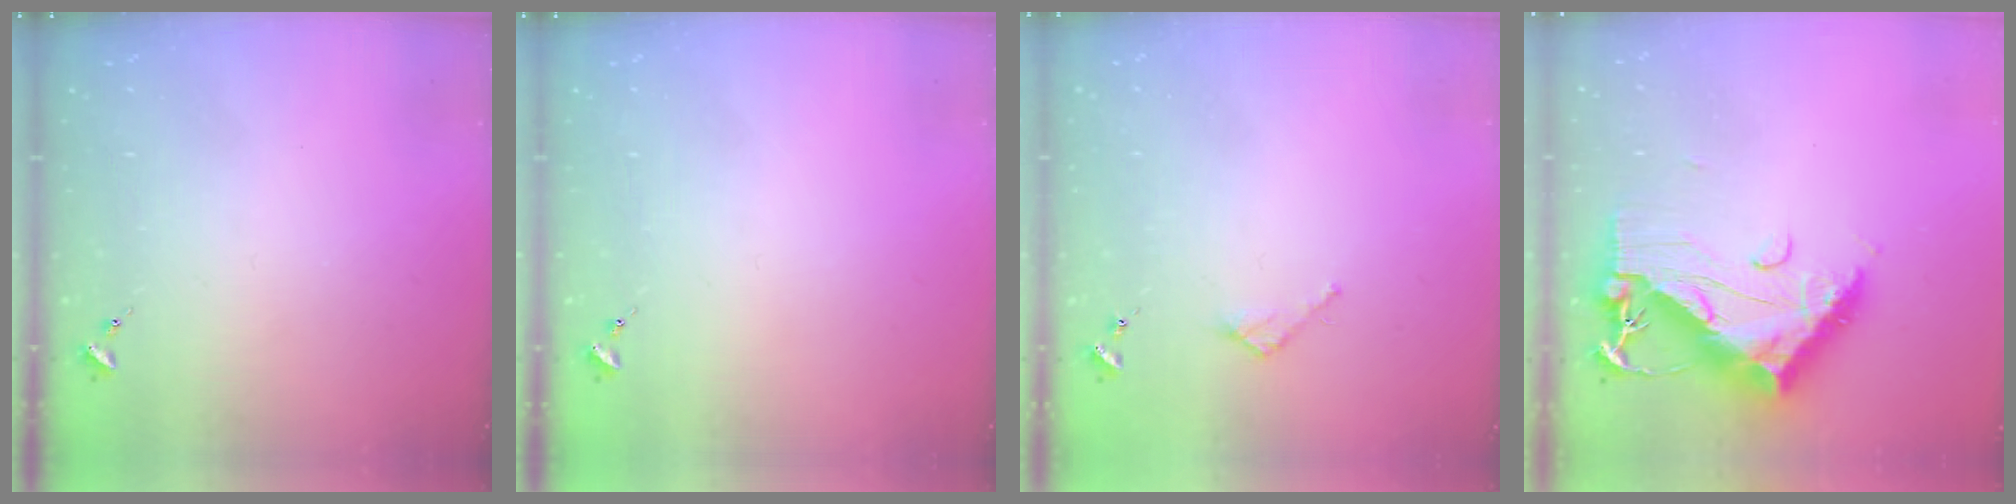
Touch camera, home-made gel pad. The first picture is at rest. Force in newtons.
{"total": 0.0}
{"total": 2.7, "press": 2.7, "slide": 0.2}
{"total": 17.0, "press": 17.0, "slide": 1.4}